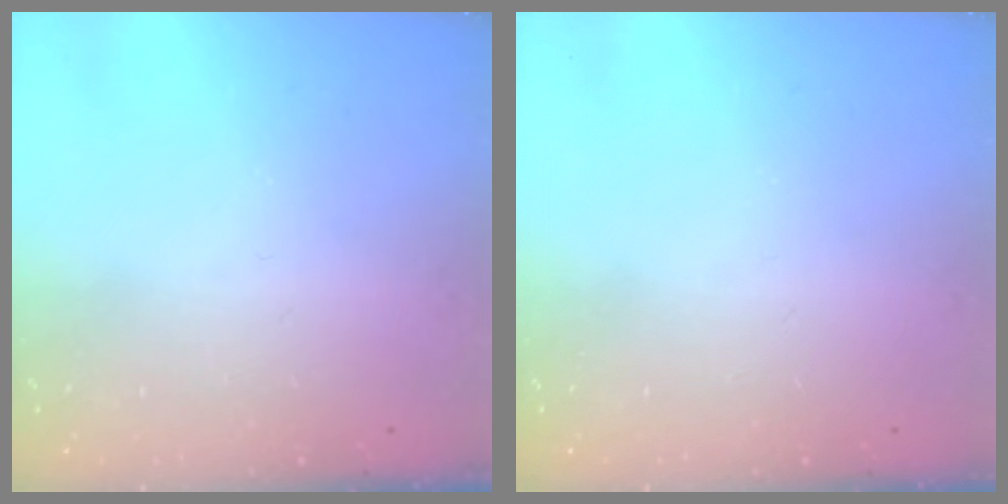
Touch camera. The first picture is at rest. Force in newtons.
{"total": 0.0}